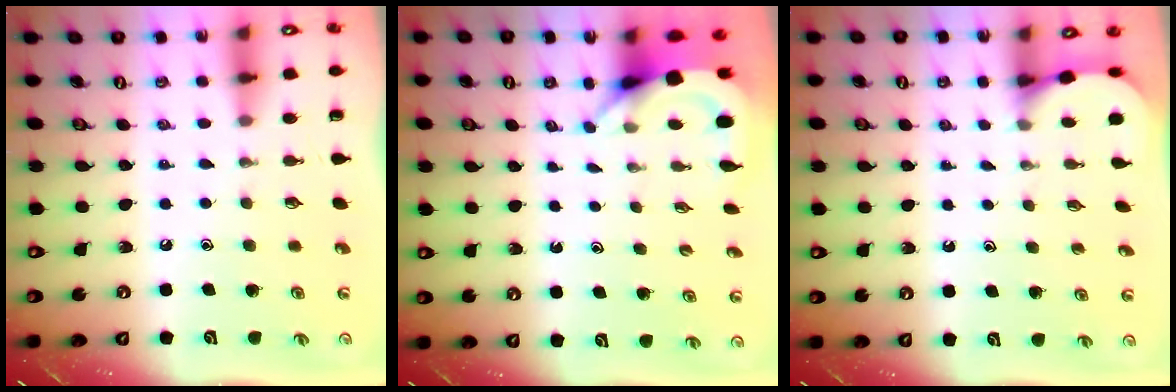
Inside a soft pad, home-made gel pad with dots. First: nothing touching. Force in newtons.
{"total": 3.9, "press": 3.9, "slide": 0.3}
{"total": 1.9, "press": 1.9, "slide": 0.2}